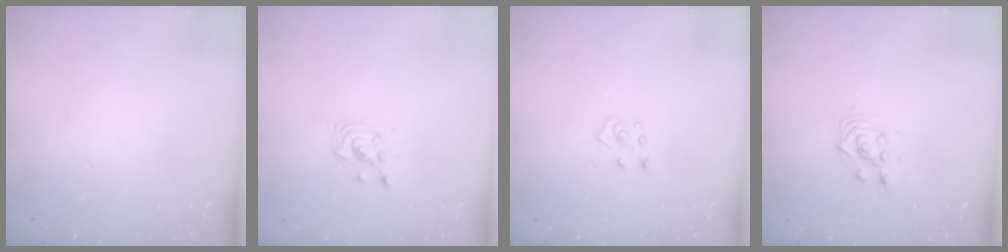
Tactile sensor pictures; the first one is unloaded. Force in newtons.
{"total": 3.8, "press": 3.8, "slide": 0.5}
{"total": 4.2, "press": 4.1, "slide": 0.3}
{"total": 3.0, "press": 3.0, "slide": 0.0}